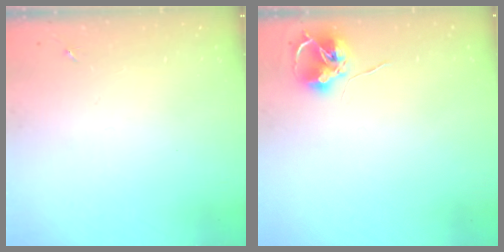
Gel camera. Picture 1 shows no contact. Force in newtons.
{"total": 7.9, "press": 7.9, "slide": 0.4}